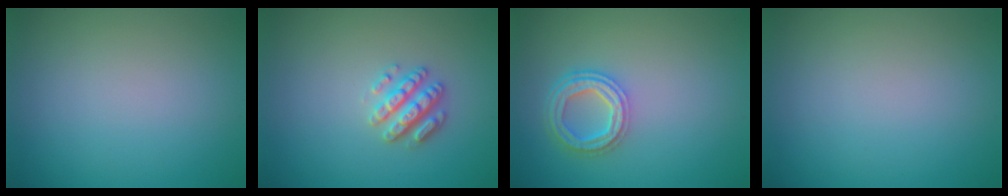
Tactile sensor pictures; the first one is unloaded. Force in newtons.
{"total": 2.8, "press": 2.7, "slide": 0.6}
{"total": 4.1, "press": 3.1, "slide": 2.6}
{"total": 0.0}